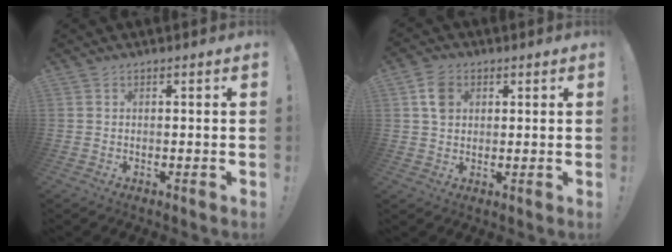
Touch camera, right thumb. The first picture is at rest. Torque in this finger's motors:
{"motor_torque": [0.17, 0.15, 0.36, -0.05, 0.00]}